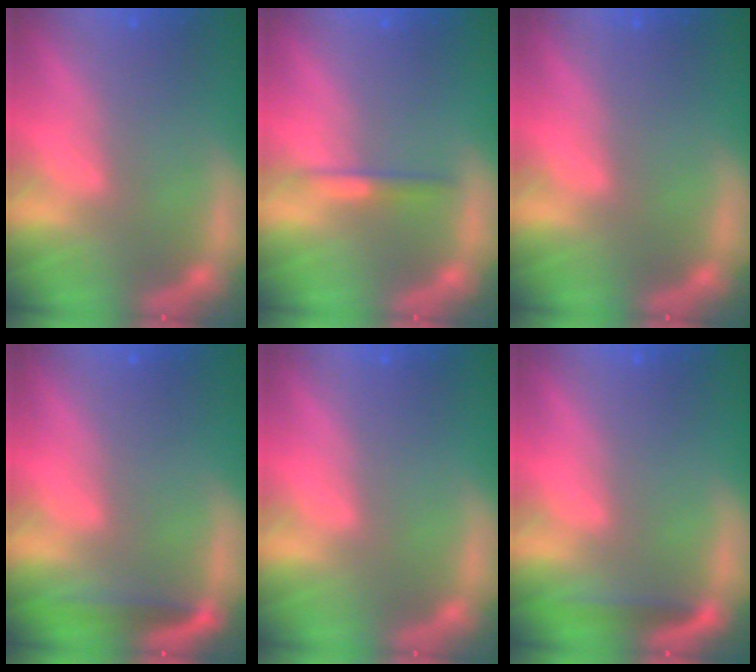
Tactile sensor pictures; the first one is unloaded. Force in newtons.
{"total": 1.4}
{"total": 0.0}
{"total": 2.5}
{"total": 0.0}
{"total": 1.9}